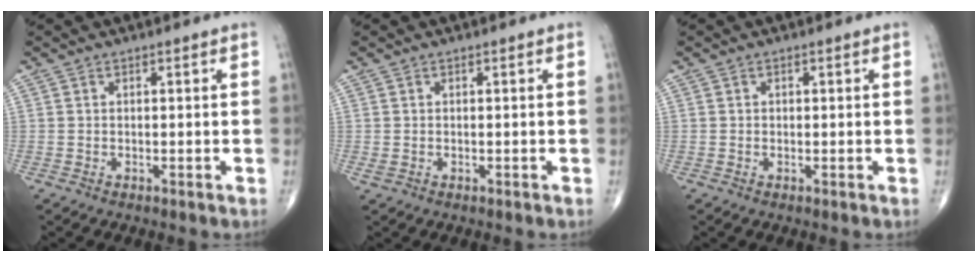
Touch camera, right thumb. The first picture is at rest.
{"total": 0.7, "force": [-0.1, 0.5, 0.5], "torque": [-0.013, 0.000, 0.003]}
{"total": 0.0}